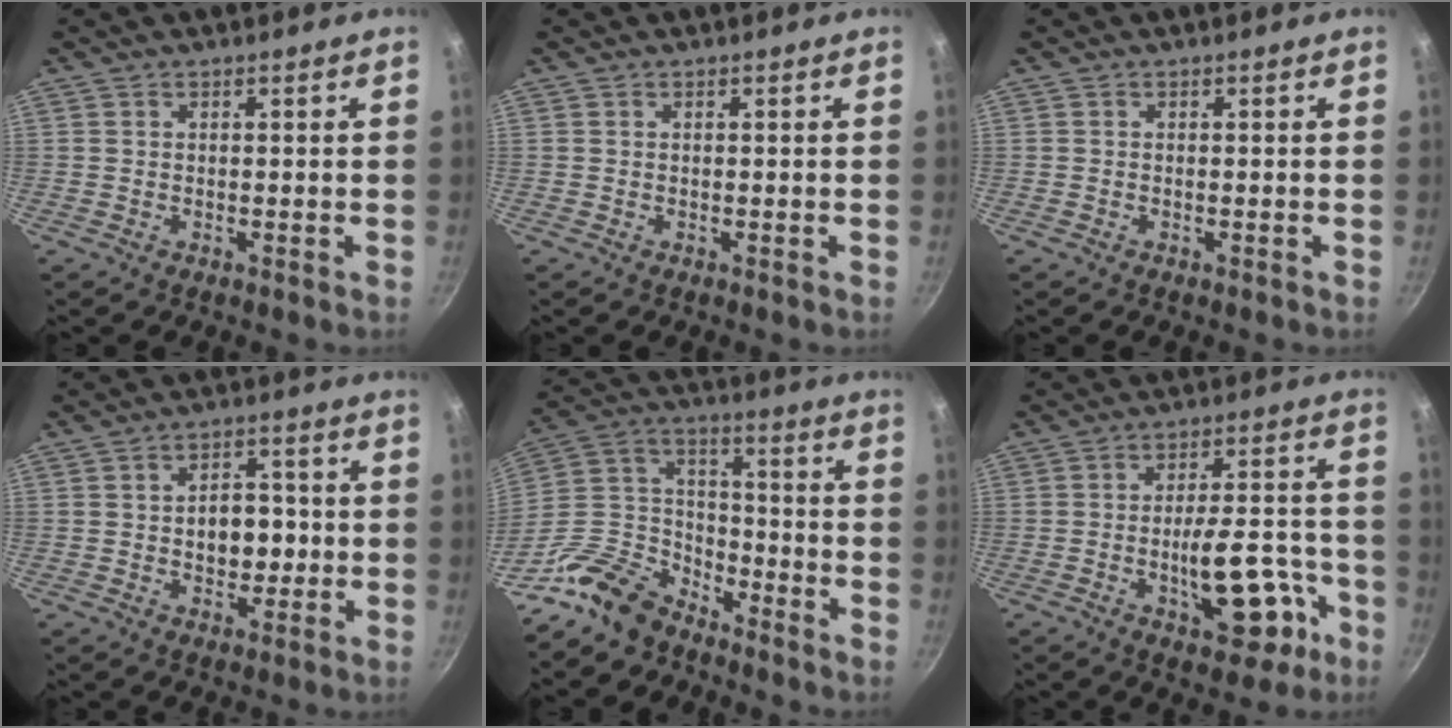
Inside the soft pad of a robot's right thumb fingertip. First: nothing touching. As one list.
[{"total": 0.0}, {"total": 0.0}, {"total": 7.5, "force": [-0.3, 5.1, 5.5], "torque": [-0.050, 0.008, -0.007]}, {"total": 14.0, "force": [-10.6, 7.7, 5.1], "torque": [-0.076, 0.095, -0.216]}, {"total": 14.2, "force": [-5.5, 6.4, 11.4], "torque": [-0.128, 0.047, -0.066]}]